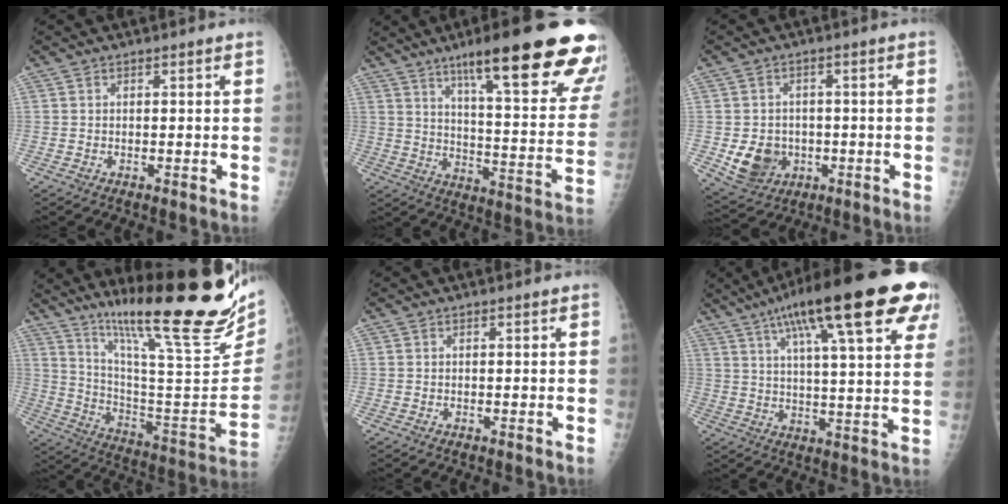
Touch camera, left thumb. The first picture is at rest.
{"total": 27.8, "force": [17.6, 4.6, 21.0], "torque": [-0.248, -0.059, 0.250]}
{"total": 8.2, "force": [-1.8, 7.1, 3.8], "torque": [-0.038, 0.006, -0.017]}
{"total": 31.6, "force": [21.7, 5.3, 22.4], "torque": [-0.318, -0.106, 0.332]}
{"total": 0.0}
{"total": 26.2, "force": [13.6, 6.0, 21.6], "torque": [-0.318, 0.000, 0.194]}